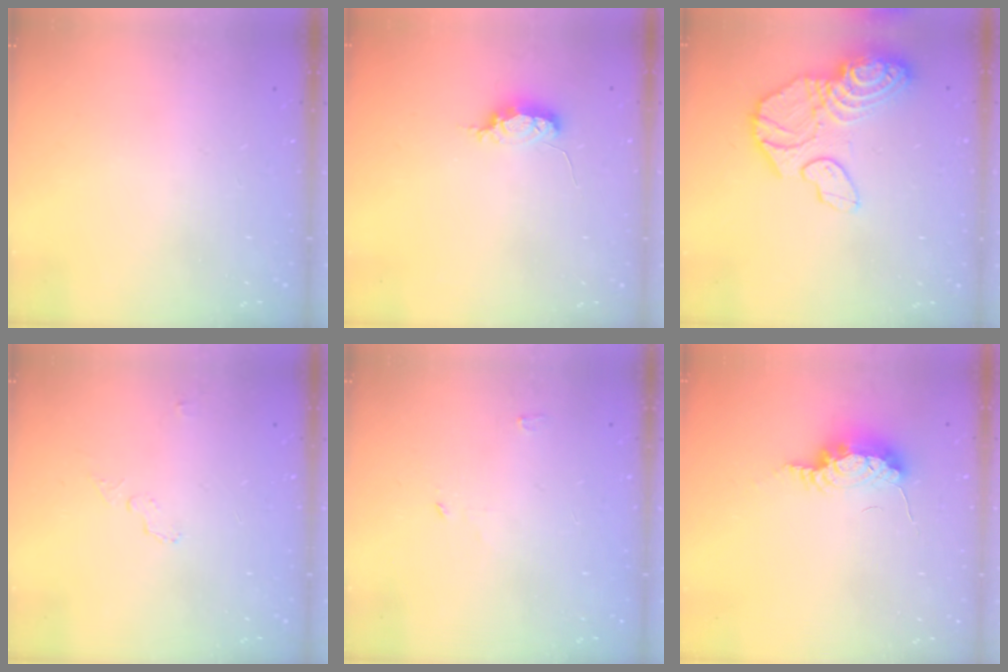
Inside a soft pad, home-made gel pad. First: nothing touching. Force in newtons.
{"total": 4.3, "press": 4.2, "slide": 0.9}
{"total": 16.3, "press": 16.2, "slide": 1.9}
{"total": 4.1, "press": 3.7, "slide": 1.7}
{"total": 2.7, "press": 2.7, "slide": 0.3}
{"total": 10.6, "press": 8.7, "slide": 6.2}